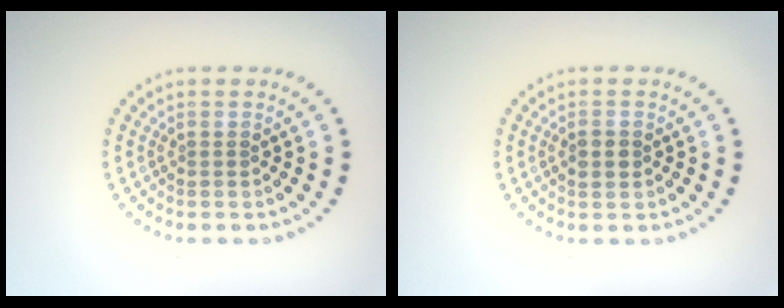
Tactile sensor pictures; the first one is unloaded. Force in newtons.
{"total": 1.4, "press": 1.4, "slide": 0.1}